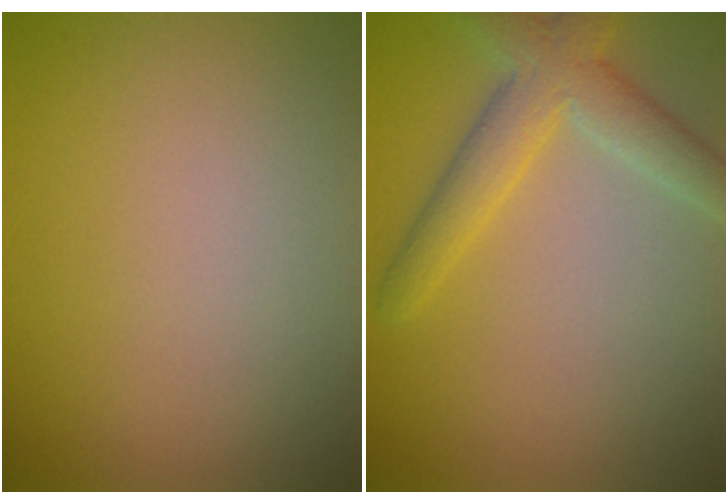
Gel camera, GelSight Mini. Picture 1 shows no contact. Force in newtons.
{"total": 4.2, "press": 4.2, "slide": 0.5}